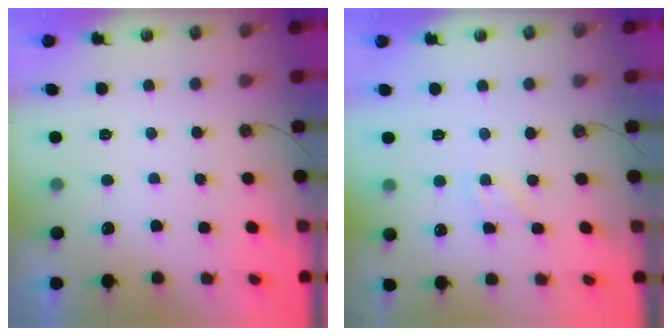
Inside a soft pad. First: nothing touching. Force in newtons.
{"total": 2.5, "press": 2.5, "slide": 0.5}